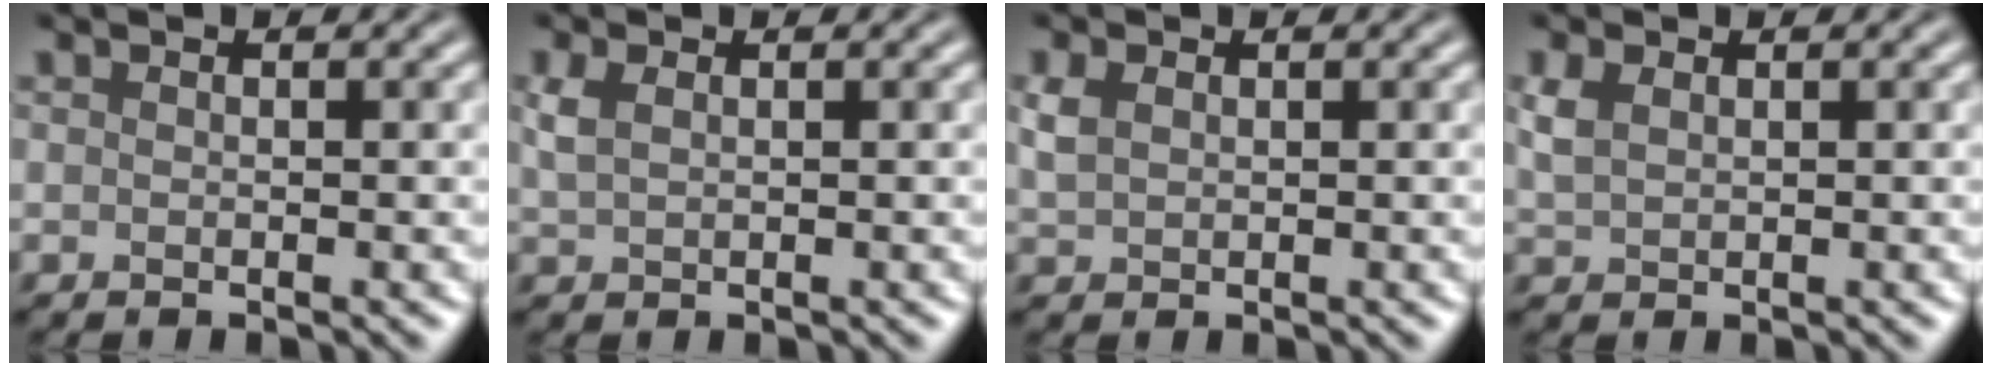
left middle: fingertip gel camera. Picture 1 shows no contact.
{"total": 1.7, "force": [0.7, 1.0, 1.2], "torque": [-0.032, 0.002, 0.017]}
{"total": 1.8, "force": [0.6, 1.3, 1.0], "torque": [-0.026, 0.003, 0.015]}
{"total": 1.8, "force": [0.8, 1.2, 1.2], "torque": [-0.032, 0.002, 0.020]}